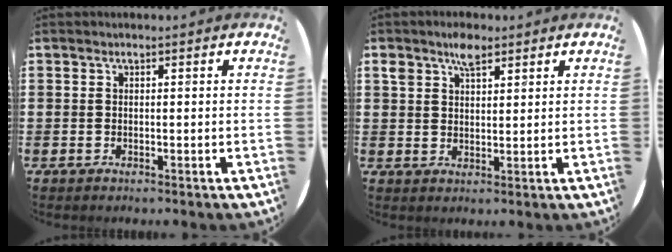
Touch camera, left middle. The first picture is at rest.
{"total": 3.9, "force": [2.8, 1.8, 2.1], "torque": [-0.030, 0.001, 0.046]}